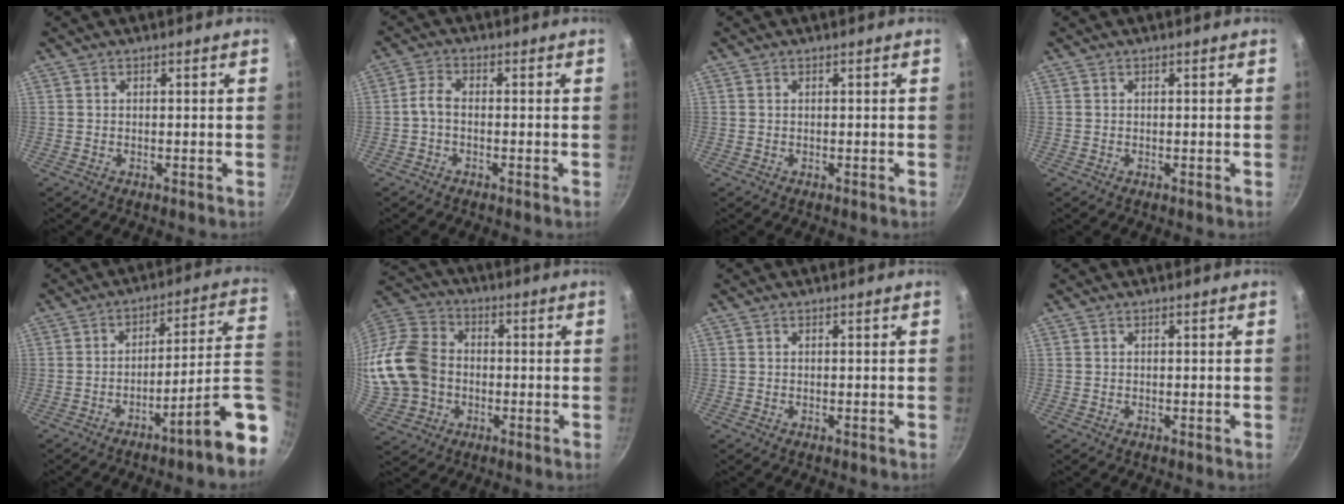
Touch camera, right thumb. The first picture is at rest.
{"total": 2.9, "force": [-1.0, 1.3, 2.5], "torque": [-0.065, 0.015, -0.028]}
{"total": 0.0}
{"total": 0.0}
{"total": 14.8, "force": [-5.7, 2.0, 13.5], "torque": [-0.167, 0.046, -0.083]}
{"total": 19.8, "force": [-1.7, 15.8, 11.8], "torque": [-0.251, 0.031, -0.035]}
{"total": 0.0}
{"total": 0.0}